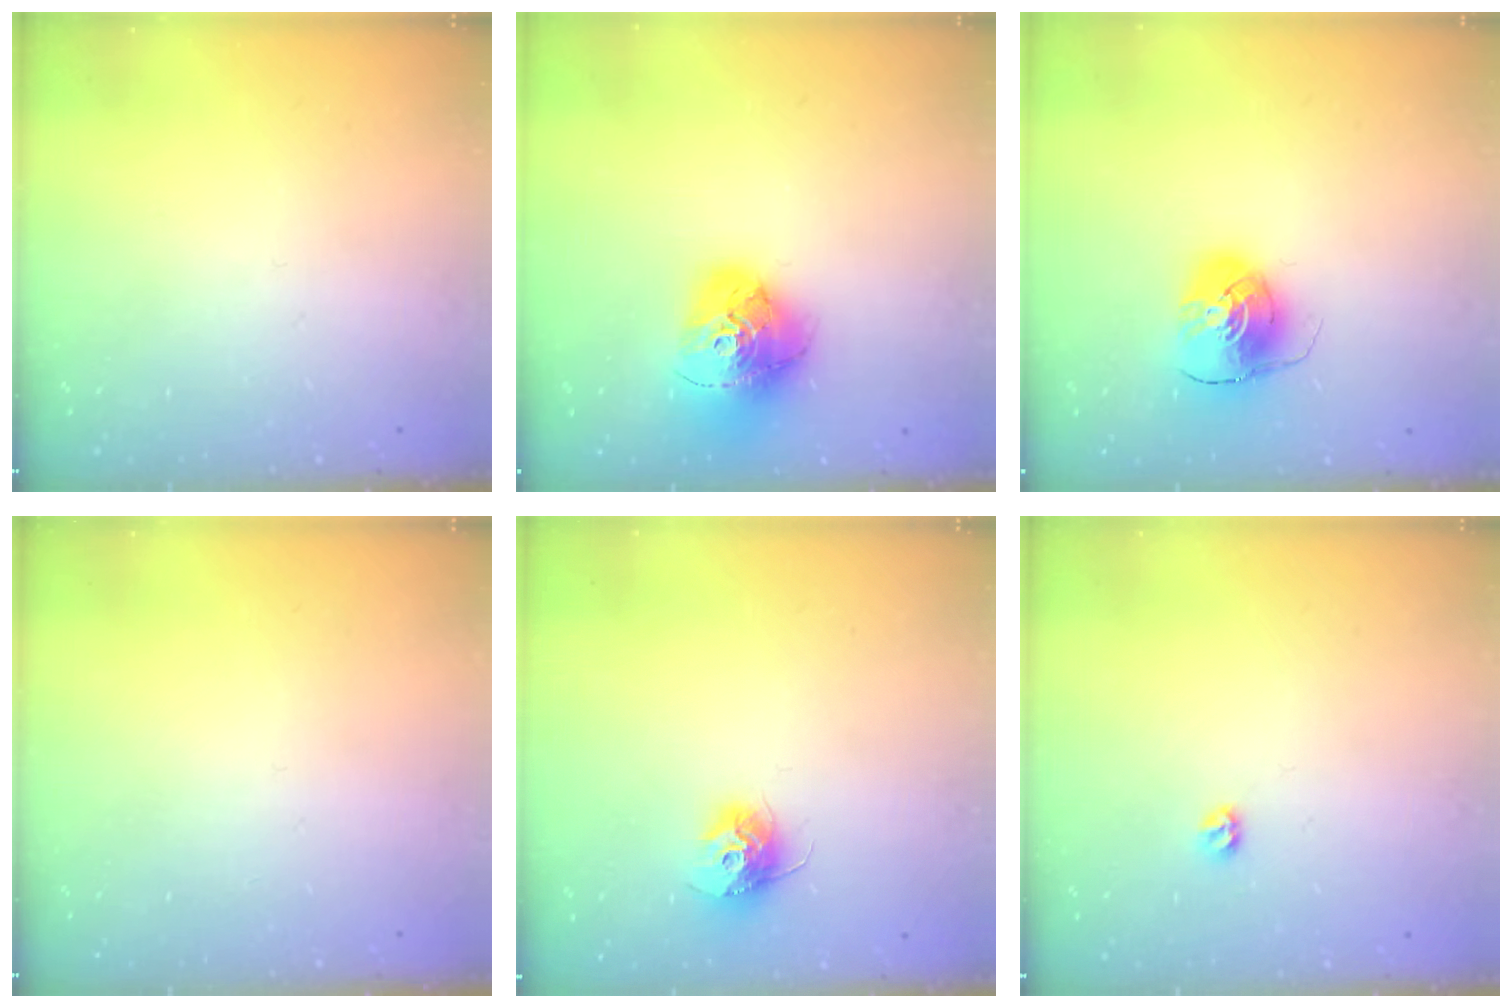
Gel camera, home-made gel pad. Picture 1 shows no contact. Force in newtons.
{"total": 17.2, "press": 17.1, "slide": 1.9}
{"total": 8.0, "press": 8.0, "slide": 1.1}
{"total": 0.0}
{"total": 10.2, "press": 10.2, "slide": 0.6}
{"total": 5.1, "press": 5.0, "slide": 0.7}